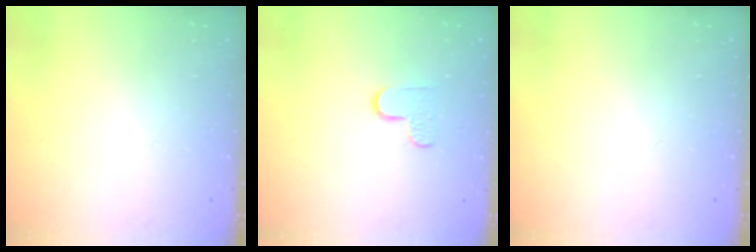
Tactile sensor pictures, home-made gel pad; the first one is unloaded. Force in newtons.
{"total": 5.5, "press": 5.5, "slide": 0.5}
{"total": 0.0}